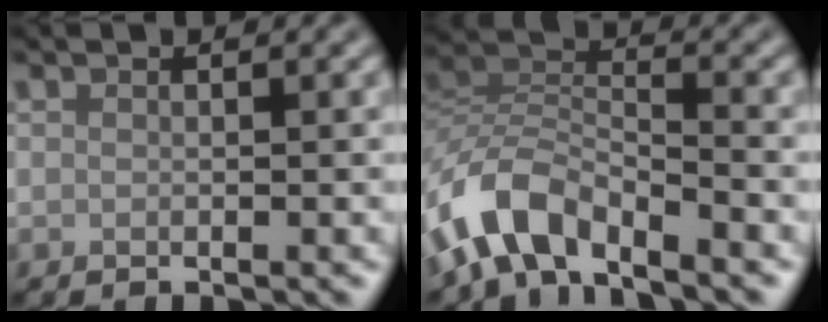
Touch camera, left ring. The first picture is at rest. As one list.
[{"total": 6.5, "force": [-4.9, 2.6, 3.4], "torque": [-0.062, 0.000, -0.105]}]